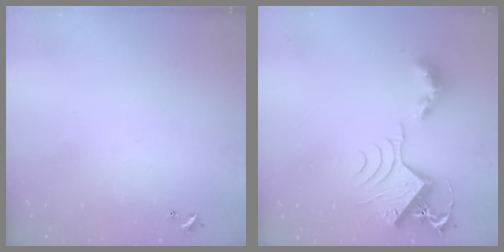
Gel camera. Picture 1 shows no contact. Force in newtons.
{"total": 10.1, "press": 10.0, "slide": 1.5}